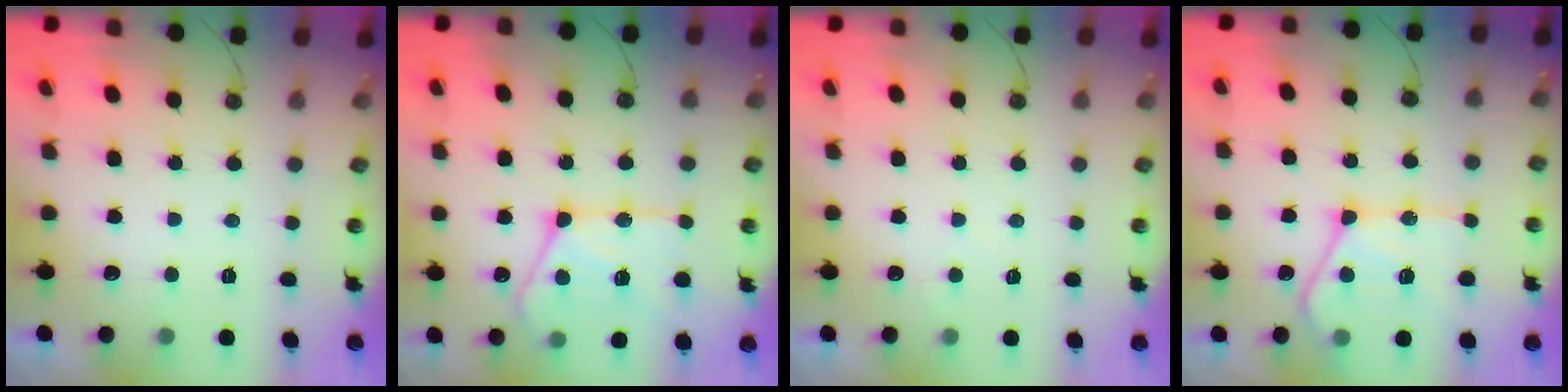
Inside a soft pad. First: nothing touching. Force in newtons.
{"total": 18.7, "press": 18.5, "slide": 2.0}
{"total": 1.9, "press": 1.9, "slide": 0.3}
{"total": 18.9, "press": 18.8, "slide": 1.8}